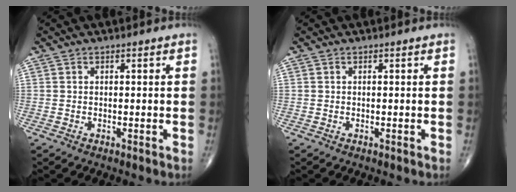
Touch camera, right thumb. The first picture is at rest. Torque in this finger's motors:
{"motor_torque": [0.08, 0.27, 0.06, 0.02, -0.01]}